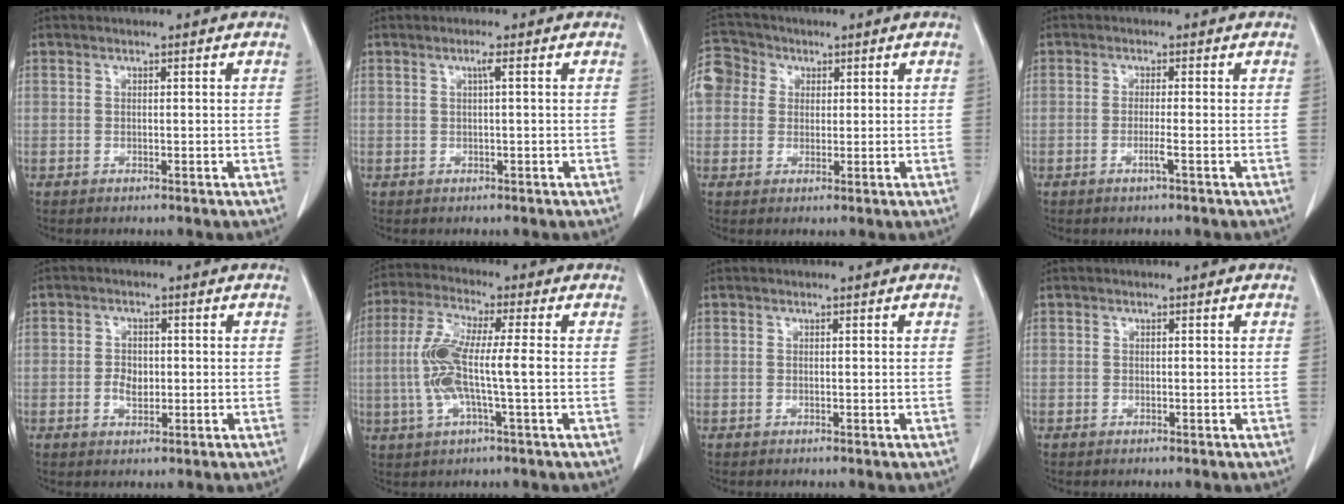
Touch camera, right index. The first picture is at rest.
{"total": 1.0, "force": [0.3, -0.2, 1.0], "torque": [-0.020, 0.002, 0.005]}
{"total": 17.2, "force": [4.9, 15.0, 6.9], "torque": [-0.236, 0.080, 0.102]}
{"total": 1.8, "force": [-0.8, -0.4, 1.6], "torque": [-0.032, -0.003, -0.016]}
{"total": 3.3, "force": [-1.4, 2.5, 1.8], "torque": [-0.023, 0.009, -0.026]}
{"total": 9.6, "force": [-0.8, 1.2, 9.5], "torque": [-0.203, 0.011, -0.021]}
{"total": 0.0}
{"total": 0.0}